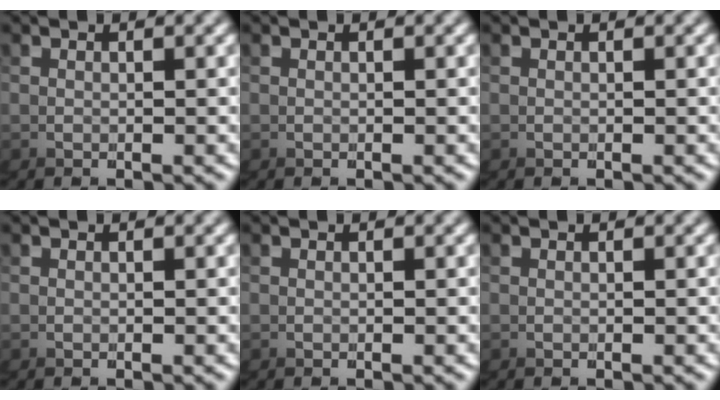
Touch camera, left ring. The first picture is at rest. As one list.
[{"total": 0.0}, {"total": 0.0}, {"total": 0.0}, {"total": 0.0}, {"total": 0.0}]